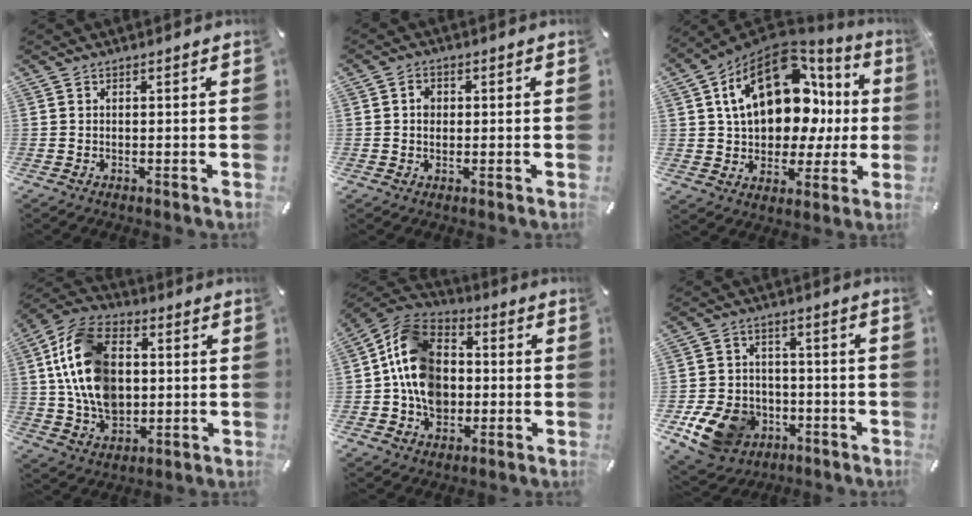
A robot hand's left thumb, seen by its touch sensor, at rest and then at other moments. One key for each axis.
{"total": 2.7, "fx": 0.1, "fy": 2.3, "fz": 1.4, "tx": -0.023, "ty": 0.003, "tz": -0.003}
{"total": 21.6, "fx": 6.0, "fy": 14.1, "fz": 15.3, "tx": -0.244, "ty": -0.025, "tz": 0.106}
{"total": 17.5, "fx": 1.0, "fy": 12.8, "fz": 11.8, "tx": -0.271, "ty": 0.009, "tz": 0.020}
{"total": 14.8, "fx": -1.4, "fy": 12.2, "fz": 8.2, "tx": -0.185, "ty": 0.016, "tz": -0.029}
{"total": 13.1, "fx": -5.4, "fy": 10.2, "fz": 6.1, "tx": -0.125, "ty": 0.042, "tz": -0.087}